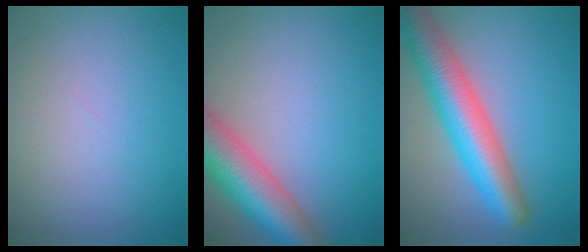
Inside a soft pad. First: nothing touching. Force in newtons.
{"total": 8.2, "press": 8.2, "slide": 0.3}
{"total": 8.2, "press": 8.2, "slide": 0.3}